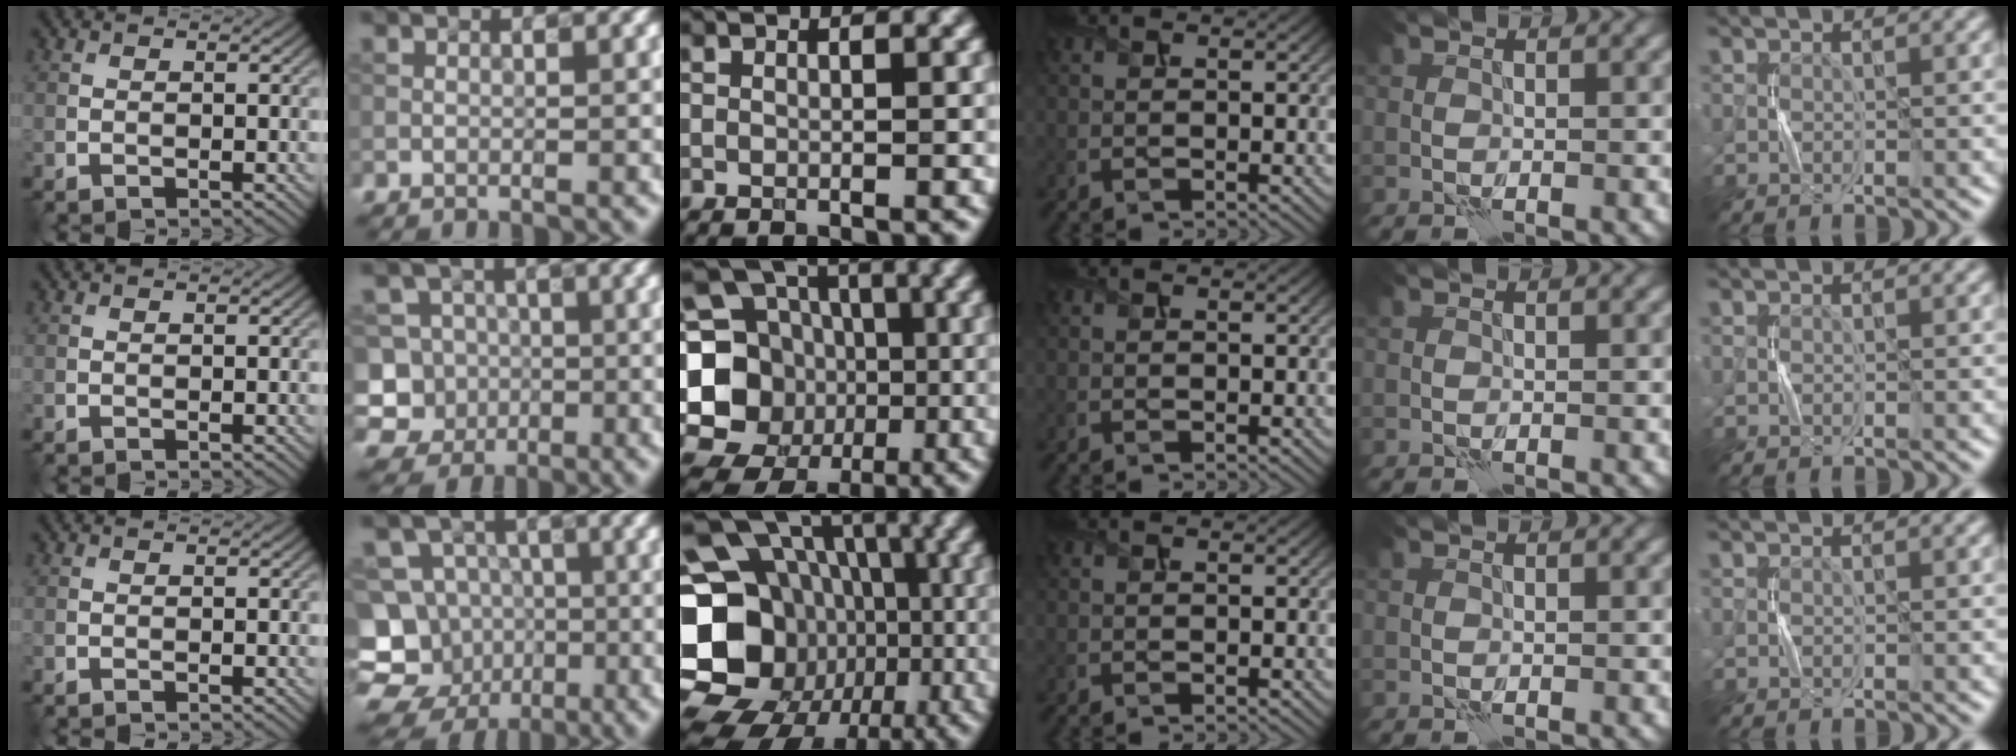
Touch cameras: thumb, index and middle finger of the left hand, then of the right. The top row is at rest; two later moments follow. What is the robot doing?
{"motion": "press", "object": "button"}